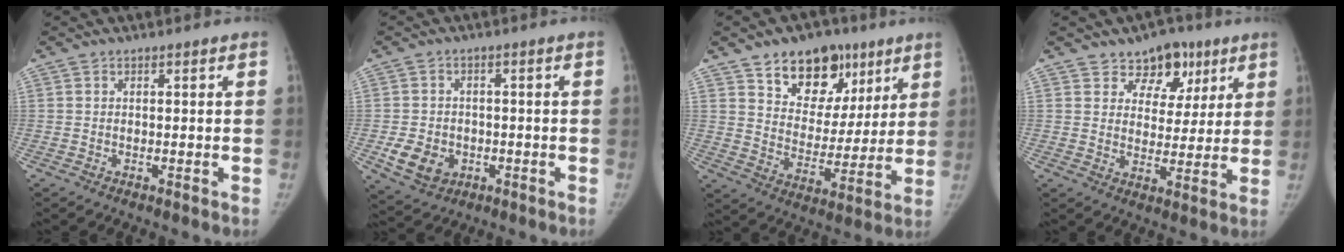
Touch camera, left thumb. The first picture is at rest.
{"total": 7.4, "force": [-2.2, 5.9, 3.8], "torque": [-0.054, 0.007, -0.026]}
{"total": 16.4, "force": [9.6, 10.9, 7.7], "torque": [-0.061, -0.040, 0.155]}
{"total": 9.4, "force": [5.6, 6.7, 3.5], "torque": [-0.005, -0.022, 0.084]}